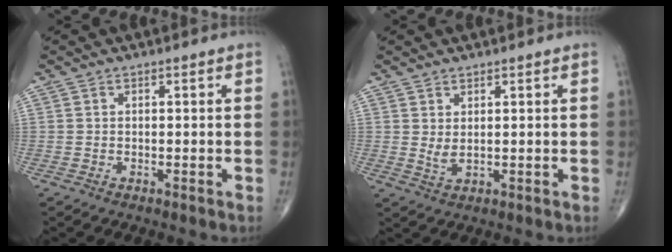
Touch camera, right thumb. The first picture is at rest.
{"total": 2.2, "force": [0.7, 0.9, 1.9], "torque": [-0.036, -0.011, 0.018]}